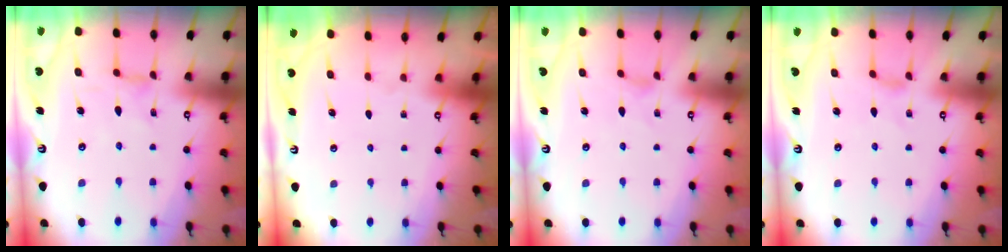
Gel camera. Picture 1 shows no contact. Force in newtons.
{"total": 0.0}
{"total": 0.0}
{"total": 0.0}